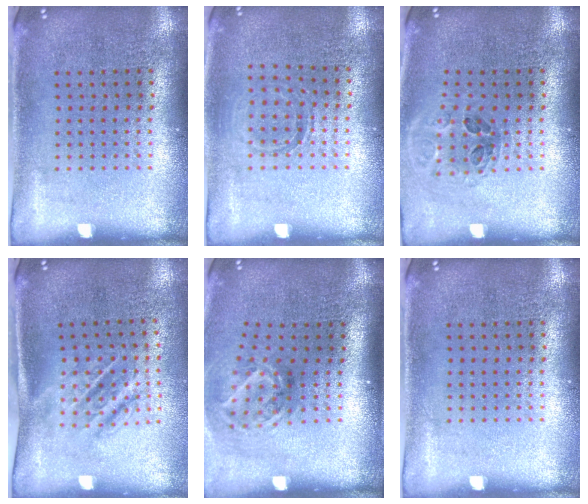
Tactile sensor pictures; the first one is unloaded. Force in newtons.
{"total": 0.9, "press": 0.9, "slide": 0.2}
{"total": 0.9, "press": 0.9, "slide": 0.1}
{"total": 1.8, "press": 1.2, "slide": 1.3}
{"total": 2.0, "press": 1.3, "slide": 1.5}
{"total": 0.0}